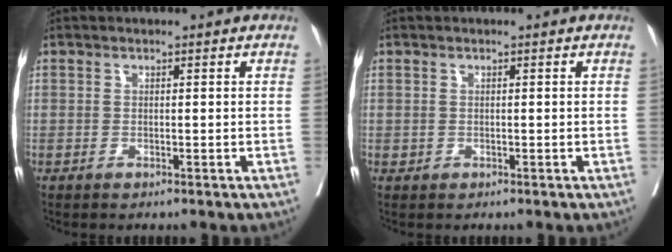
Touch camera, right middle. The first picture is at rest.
{"total": 0.0}